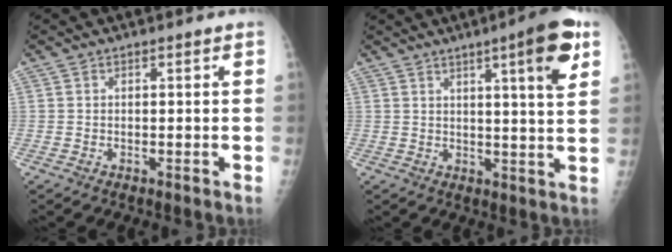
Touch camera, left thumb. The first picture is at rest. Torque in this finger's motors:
{"motor_torque": [0.18, 0.13, 0.01, -0.11, 0.10]}